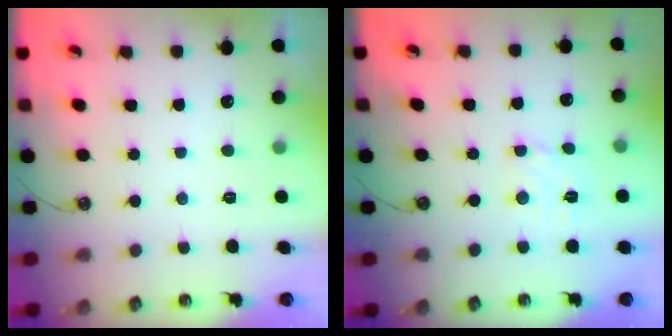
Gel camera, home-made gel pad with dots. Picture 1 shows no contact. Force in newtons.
{"total": 6.4, "press": 6.4, "slide": 0.6}